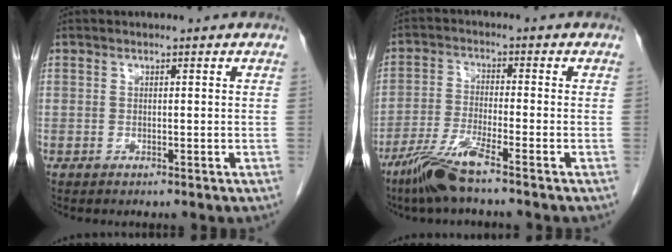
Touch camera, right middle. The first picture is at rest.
{"total": 7.1, "force": [-5.0, -0.2, 4.9], "torque": [-0.105, -0.022, -0.104]}